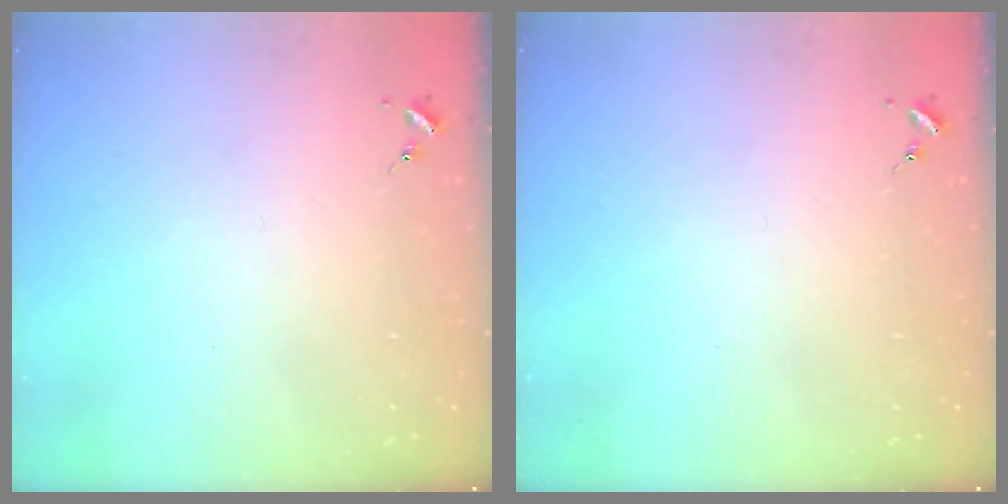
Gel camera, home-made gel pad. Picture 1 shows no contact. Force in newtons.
{"total": 0.0}